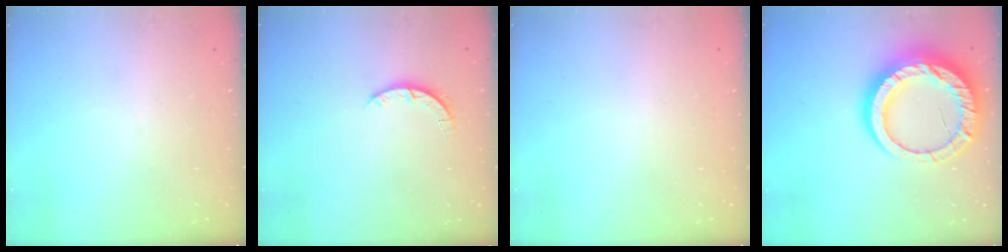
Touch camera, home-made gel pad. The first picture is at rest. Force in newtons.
{"total": 2.7, "press": 2.7, "slide": 0.4}
{"total": 2.6, "press": 2.6, "slide": 0.2}
{"total": 20.2, "press": 20.1, "slide": 2.0}